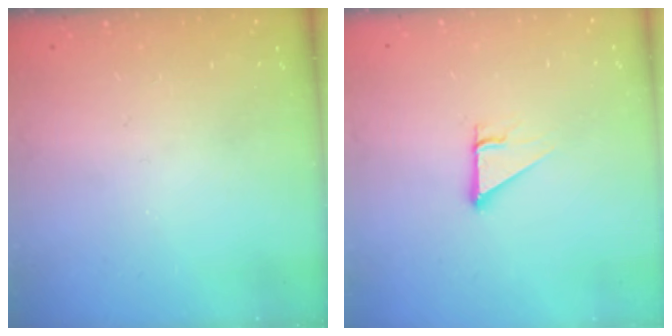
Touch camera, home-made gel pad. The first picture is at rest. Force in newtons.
{"total": 3.3, "press": 3.3, "slide": 0.2}